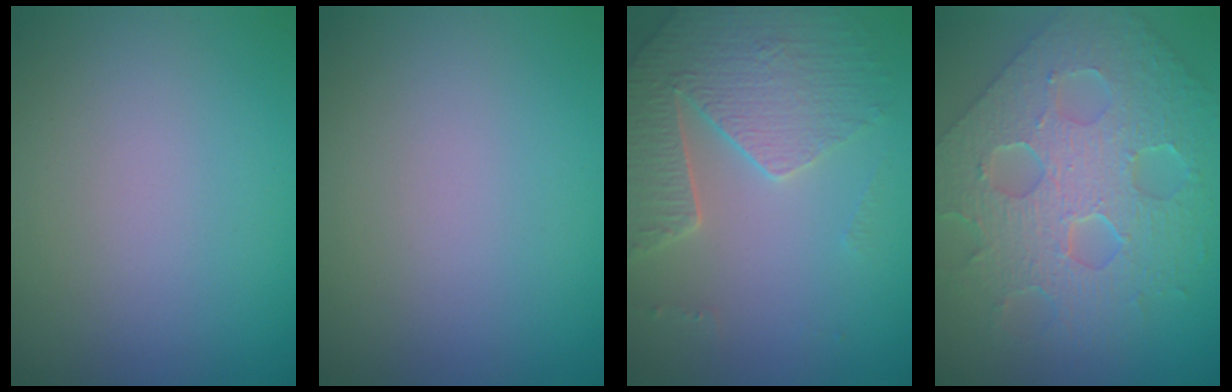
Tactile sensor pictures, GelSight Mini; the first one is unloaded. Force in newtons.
{"total": 0.0}
{"total": 4.5, "press": 4.2, "slide": 1.5}
{"total": 8.7, "press": 6.4, "slide": 5.9}